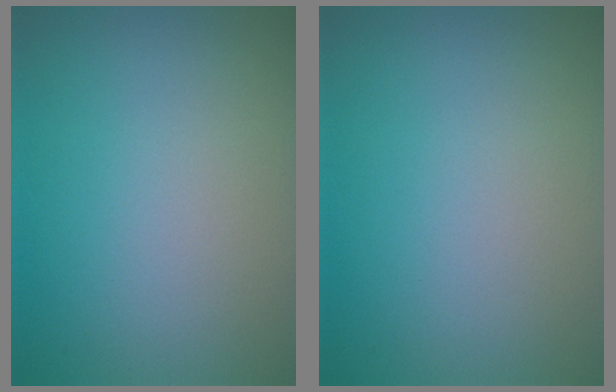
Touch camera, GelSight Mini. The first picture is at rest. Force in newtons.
{"total": 0.0}